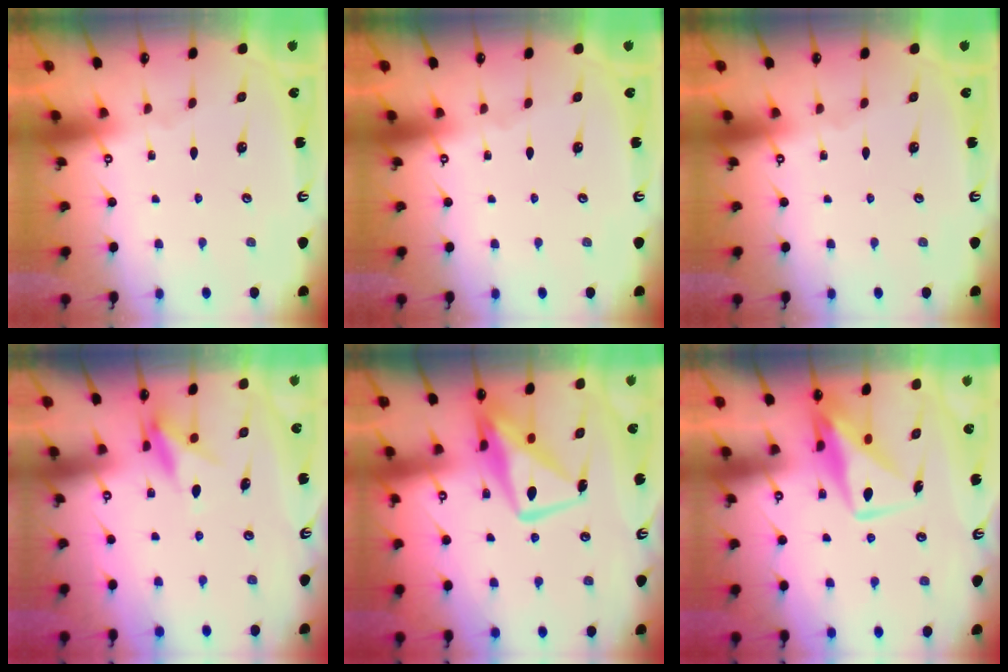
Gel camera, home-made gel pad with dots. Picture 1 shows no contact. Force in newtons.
{"total": 0.0}
{"total": 0.0}
{"total": 8.3, "press": 8.2, "slide": 1.3}
{"total": 11.9, "press": 11.9, "slide": 0.8}
{"total": 11.0, "press": 10.9, "slide": 0.9}